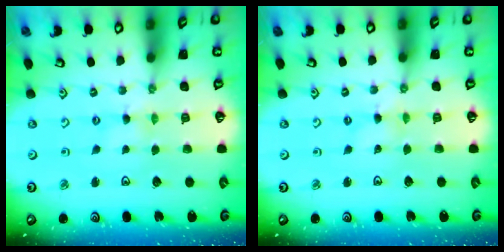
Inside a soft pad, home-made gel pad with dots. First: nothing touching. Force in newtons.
{"total": 1.1, "press": 1.1, "slide": 0.2}